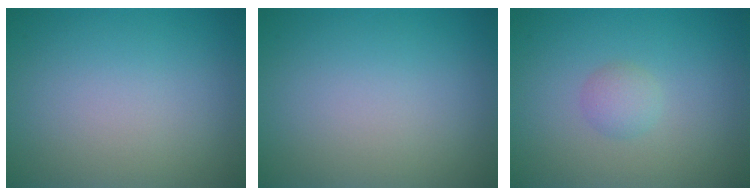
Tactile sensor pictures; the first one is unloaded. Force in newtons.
{"total": 0.0}
{"total": 1.4, "press": 1.4, "slide": 0.1}